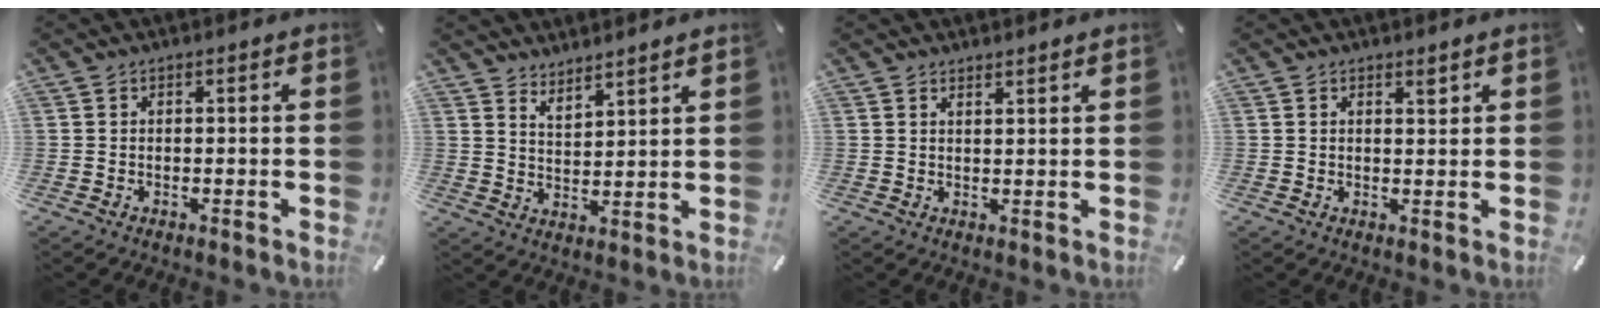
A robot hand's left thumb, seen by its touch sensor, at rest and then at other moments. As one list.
[{"total": 4.0, "force": [4.0, 0.0, -0.5], "torque": [0.000, -0.028, 0.077]}, {"total": 1.5, "force": [1.4, -0.3, 0.2], "torque": [-0.004, -0.007, 0.027]}, {"total": 1.7, "force": [1.1, 0.6, 1.2], "torque": [-0.016, -0.004, 0.019]}]